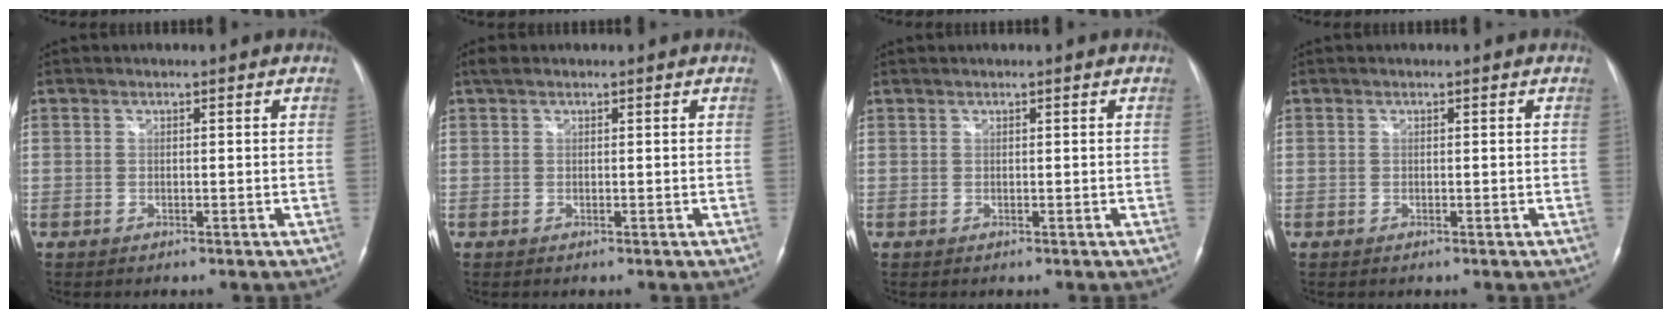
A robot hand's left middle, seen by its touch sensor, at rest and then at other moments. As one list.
[{"total": 1.3, "force": [0.9, 0.6, 0.7], "torque": [-0.015, 0.020, 0.017]}, {"total": 0.0}, {"total": 0.0}]